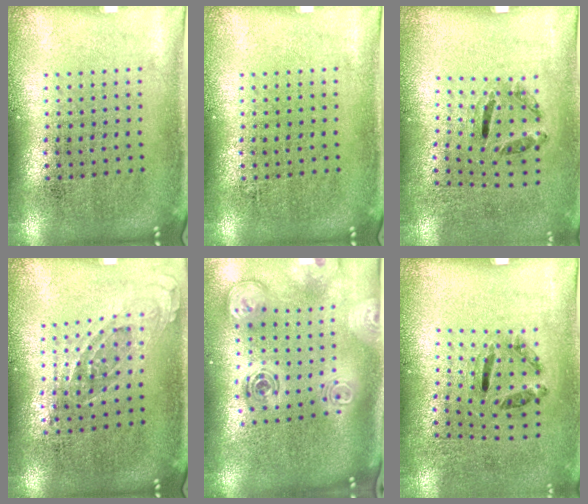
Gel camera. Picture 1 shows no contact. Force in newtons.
{"total": 0.0}
{"total": 1.3, "press": 0.6, "slide": 1.1}
{"total": 0.7, "press": 0.7, "slide": 0.3}
{"total": 3.0, "press": 2.1, "slide": 2.2}
{"total": 1.4, "press": 0.8, "slide": 1.2}